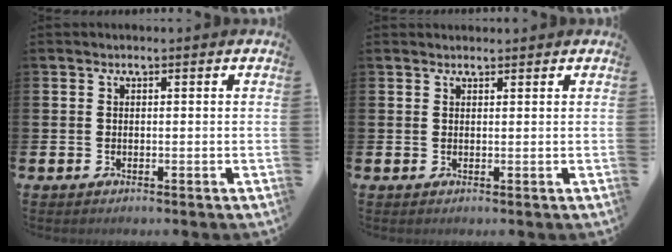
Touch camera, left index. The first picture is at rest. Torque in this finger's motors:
{"motor_torque": [-0.72, -1.42, 0.05, 0.01]}